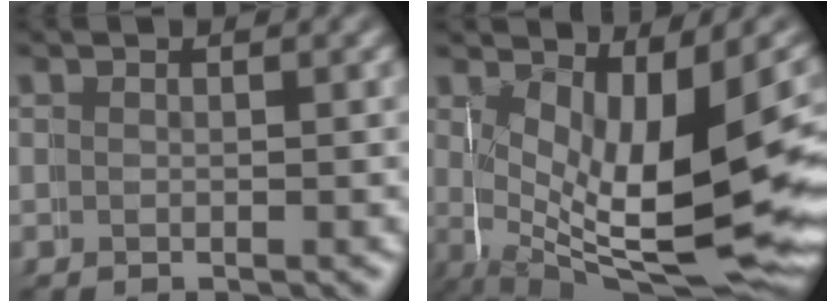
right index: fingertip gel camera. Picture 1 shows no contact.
{"total": 12.8, "force": [-0.6, 6.1, 11.2], "torque": [-0.188, -0.046, 0.015]}